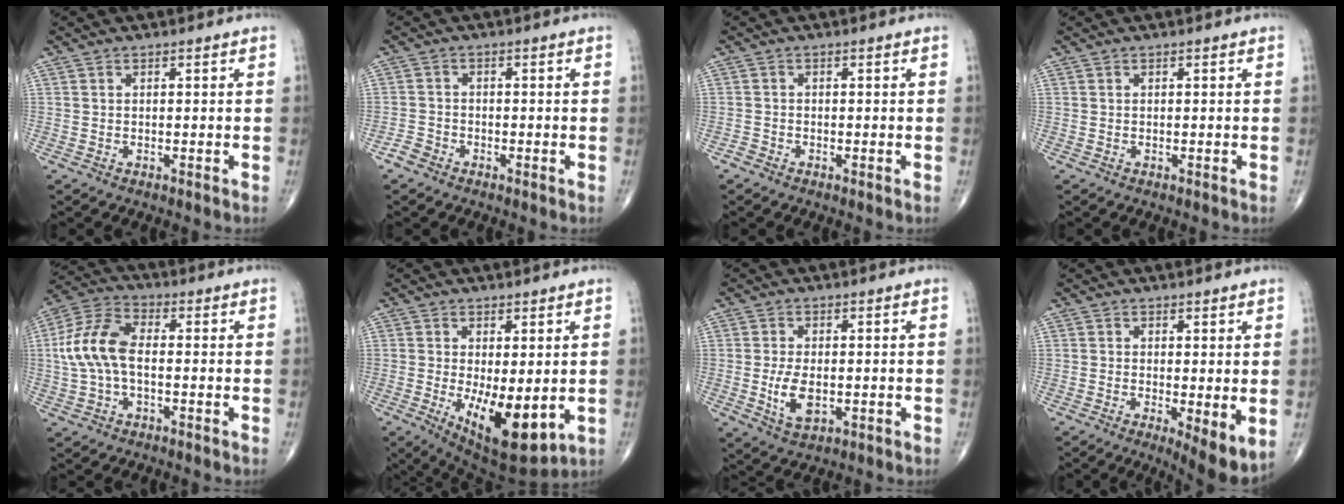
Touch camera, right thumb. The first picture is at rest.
{"total": 2.2, "force": [-1.6, 1.4, 0.4], "torque": [-0.007, 0.006, -0.035]}
{"total": 0.8, "force": [-0.7, 0.5, 0.1], "torque": [-0.003, 0.000, -0.019]}
{"total": 0.0}
{"total": 10.9, "force": [-0.2, 5.9, 9.2], "torque": [-0.199, 0.029, -0.010]}
{"total": 12.3, "force": [-2.1, 4.9, 11.1], "torque": [-0.165, -0.029, -0.013]}
{"total": 5.7, "force": [-0.9, 3.0, 4.8], "torque": [-0.091, -0.010, -0.010]}
{"total": 6.6, "force": [-0.9, 1.8, 6.2], "torque": [-0.097, -0.023, -0.013]}